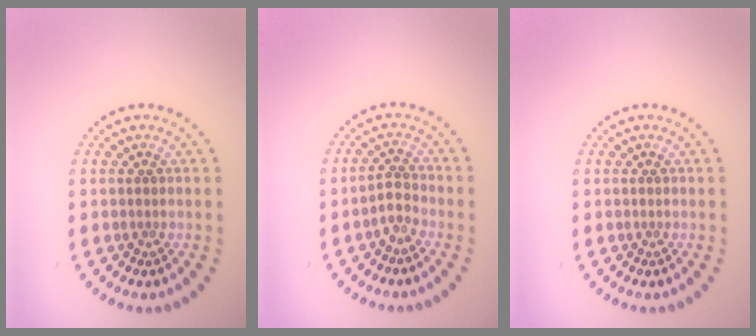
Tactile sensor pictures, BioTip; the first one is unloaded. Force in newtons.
{"total": 1.6, "press": 1.3, "slide": 1.0}
{"total": 0.0}